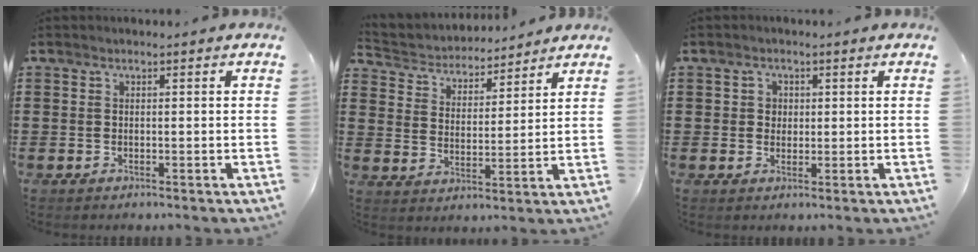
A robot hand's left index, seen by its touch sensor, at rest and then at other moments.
{"total": 4.2, "force": [4.1, 1.0, -0.3], "torque": [-0.022, -0.028, 0.067]}
{"total": 1.8, "force": [0.4, 1.8, 0.4], "torque": [-0.015, 0.008, 0.005]}